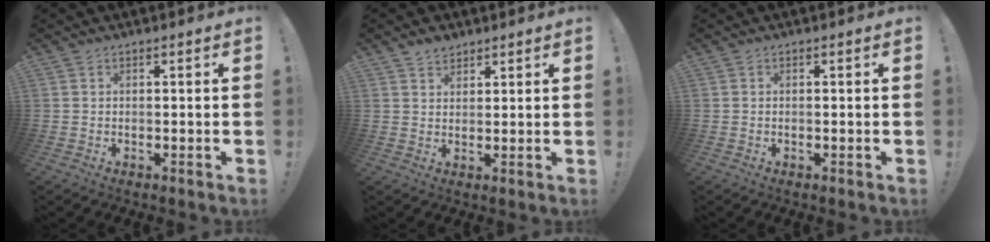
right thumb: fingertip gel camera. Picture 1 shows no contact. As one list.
[{"total": 3.5, "force": [2.9, 2.0, 0.6], "torque": [-0.001, -0.019, 0.051]}, {"total": 0.0}]